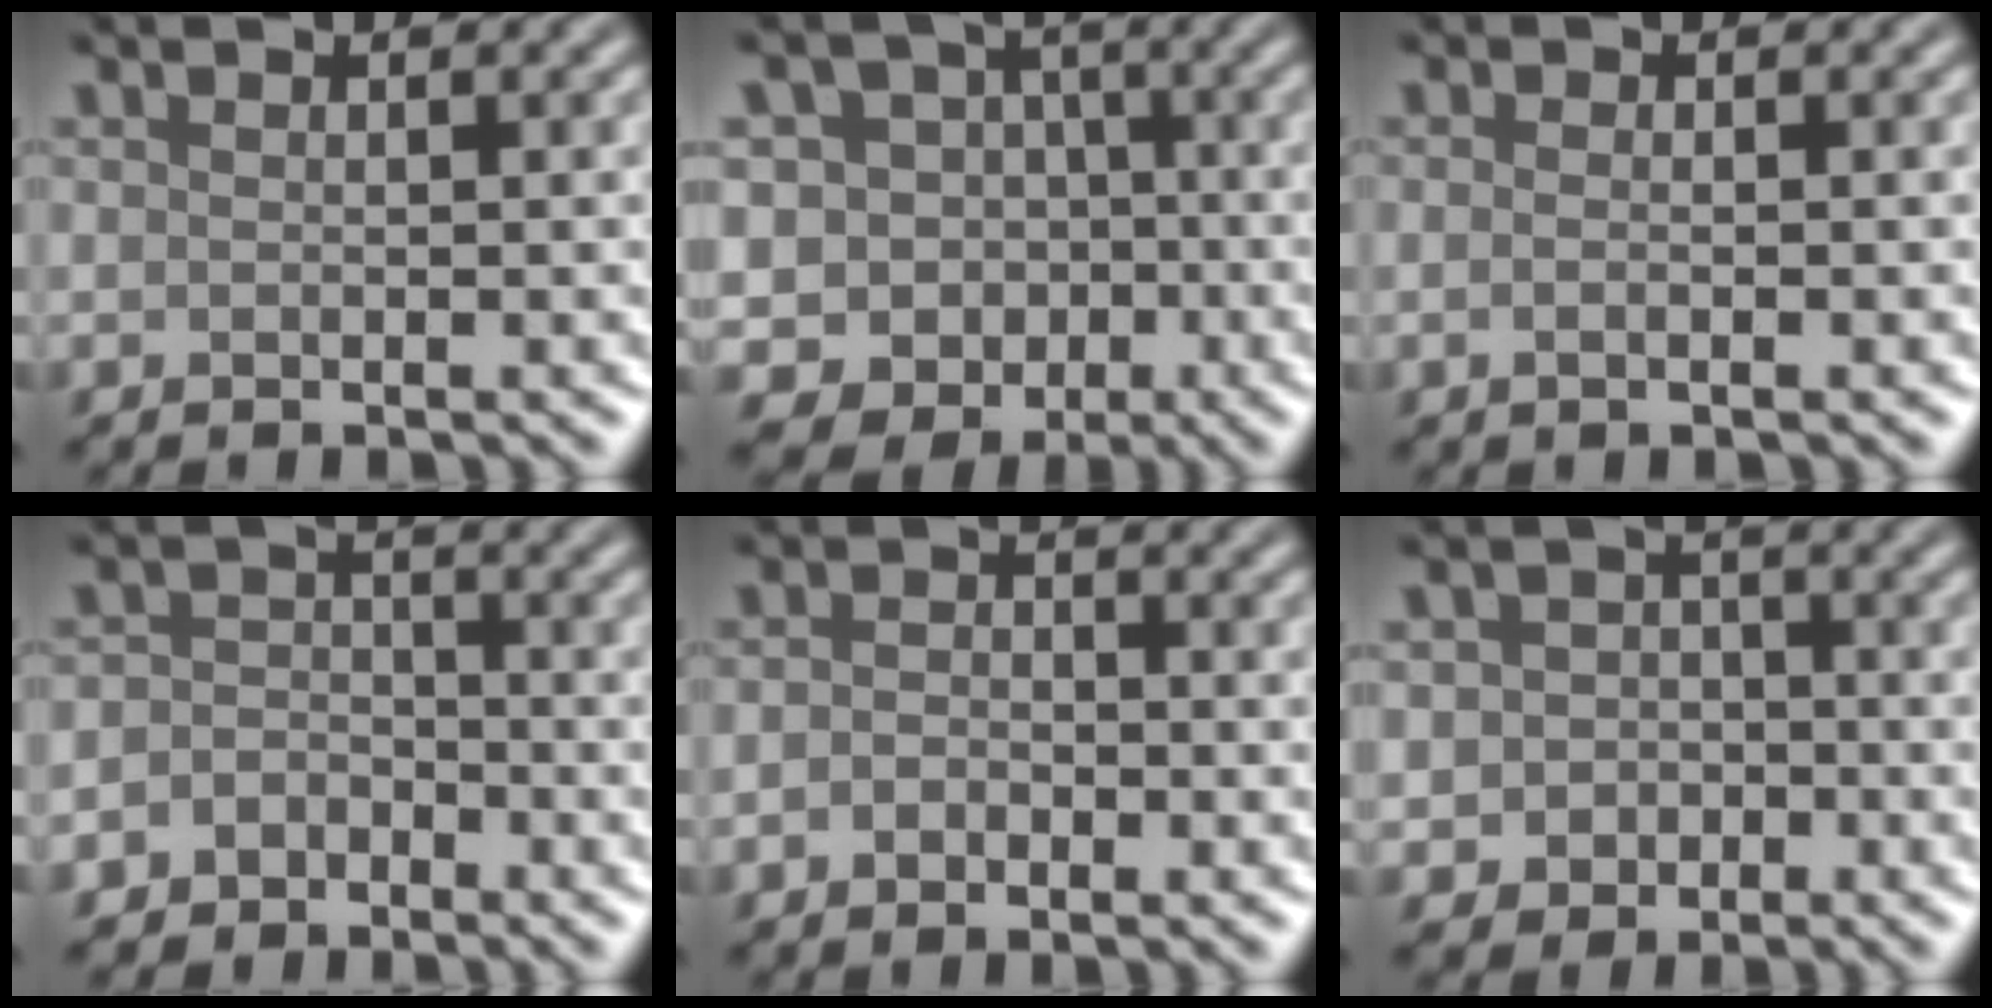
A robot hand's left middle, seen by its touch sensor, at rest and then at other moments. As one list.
[{"total": 9.6, "force": [-3.3, 8.7, 2.5], "torque": [-0.029, 0.012, -0.078]}, {"total": 1.0, "force": [-0.2, 0.4, 0.9], "torque": [-0.012, -0.005, -0.008]}, {"total": 3.0, "force": [-1.9, 2.3, 0.5], "torque": [0.028, 0.006, -0.046]}, {"total": 1.9, "force": [-0.7, 1.3, 1.2], "torque": [-0.025, -0.001, -0.018]}, {"total": 3.1, "force": [-0.6, 2.9, 1.0], "torque": [0.001, -0.004, -0.019]}]